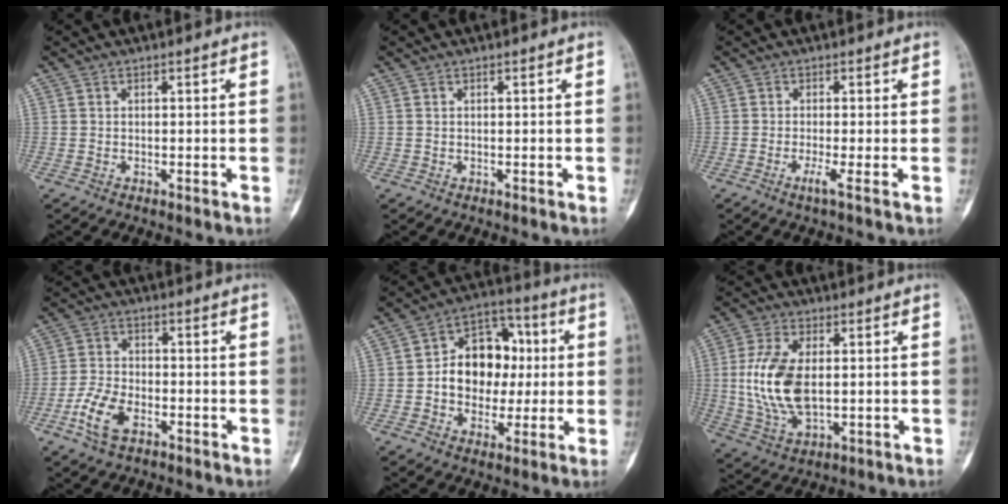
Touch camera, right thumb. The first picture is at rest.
{"total": 0.0}
{"total": 2.1, "force": [-1.0, -0.4, 1.9], "torque": [-0.049, -0.007, -0.026]}
{"total": 9.4, "force": [-4.4, 5.2, 6.5], "torque": [-0.135, 0.018, -0.087]}
{"total": 14.5, "force": [0.4, 11.0, 9.4], "torque": [-0.093, 0.030, 0.003]}
{"total": 13.3, "force": [0.6, 7.3, 11.1], "torque": [-0.229, -0.006, 0.020]}